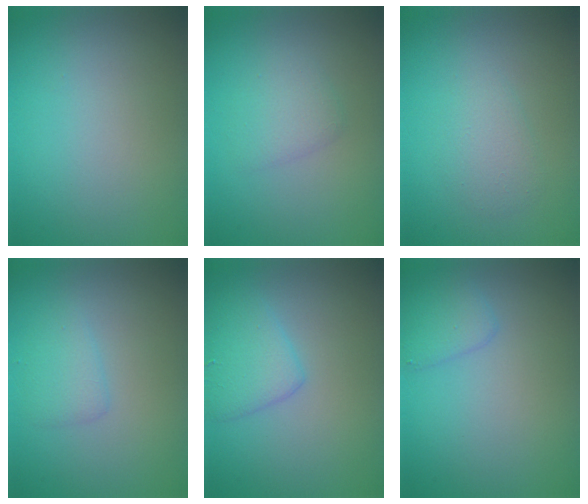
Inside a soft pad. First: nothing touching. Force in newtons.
{"total": 1.8, "press": 1.8, "slide": 0.1}
{"total": 1.8, "press": 1.8, "slide": 0.1}
{"total": 1.6, "press": 1.6, "slide": 0.1}
{"total": 2.9, "press": 2.9, "slide": 0.1}
{"total": 1.6, "press": 1.6, "slide": 0.1}